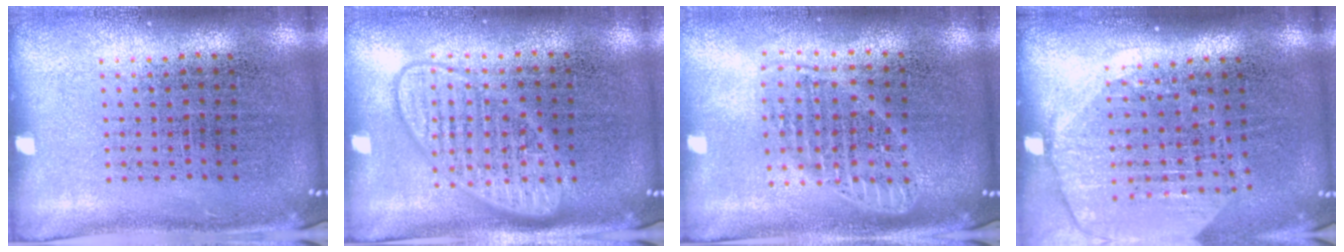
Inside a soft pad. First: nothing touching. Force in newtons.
{"total": 2.9, "press": 2.8, "slide": 0.4}
{"total": 1.8, "press": 1.5, "slide": 0.9}
{"total": 2.1, "press": 1.8, "slide": 0.9}